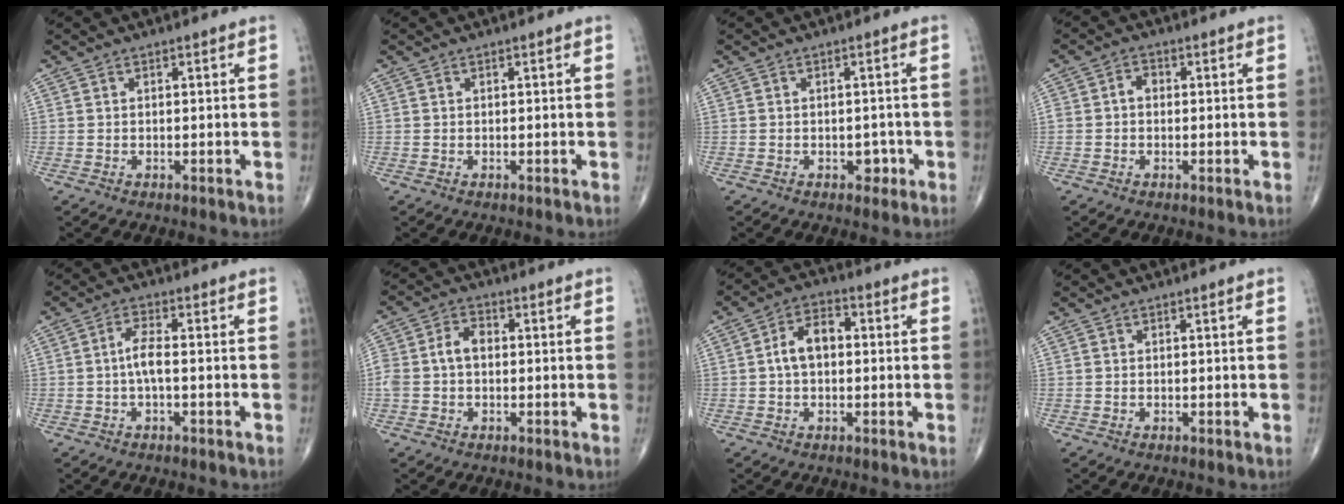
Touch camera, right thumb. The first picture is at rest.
{"total": 0.0}
{"total": 2.3, "force": [-0.9, 1.6, 1.3], "torque": [-0.002, 0.004, -0.011]}
{"total": 2.4, "force": [-0.1, 1.8, 1.5], "torque": [-0.019, 0.012, -0.006]}
{"total": 3.7, "force": [-0.6, 1.0, 3.5], "torque": [-0.075, 0.010, -0.014]}
{"total": 5.7, "force": [-0.1, 4.0, 4.1], "torque": [-0.089, 0.024, -0.005]}
{"total": 6.7, "force": [0.2, 4.3, 5.2], "torque": [-0.086, 0.024, -0.006]}
{"total": 0.0}